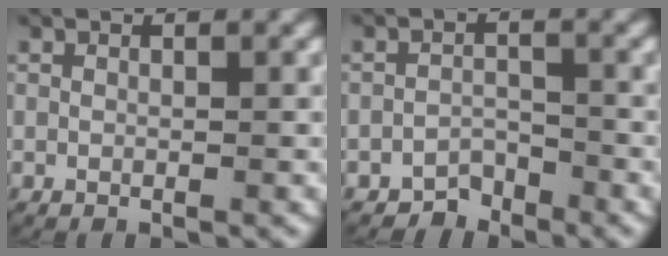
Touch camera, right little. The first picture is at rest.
{"total": 2.6, "force": [-2.3, 1.1, 0.1], "torque": [0.004, -0.008, -0.045]}